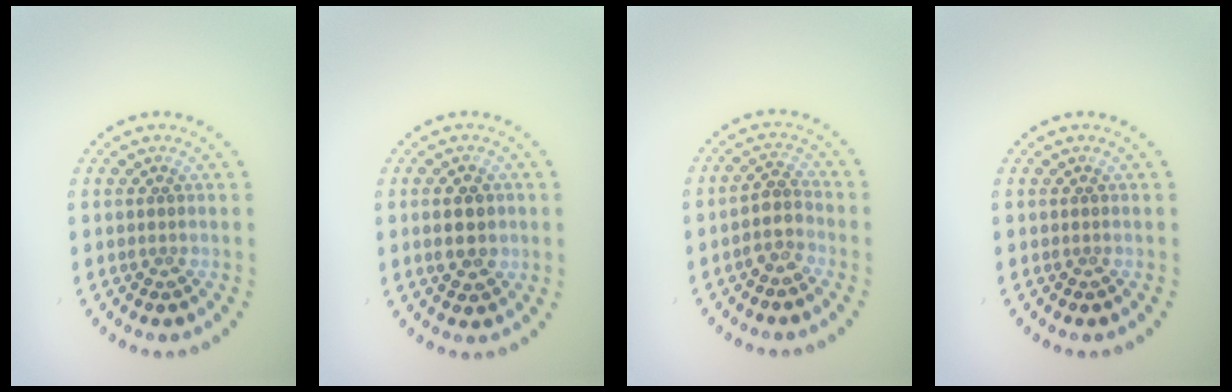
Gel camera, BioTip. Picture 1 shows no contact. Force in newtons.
{"total": 3.5, "press": 3.5, "slide": 0.2}
{"total": 2.3, "press": 2.0, "slide": 1.1}
{"total": 0.0}